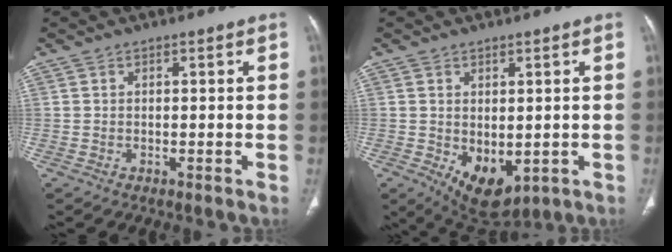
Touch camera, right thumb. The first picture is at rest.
{"total": 8.8, "force": [-1.7, 5.2, 6.9], "torque": [-0.091, -0.010, -0.001]}